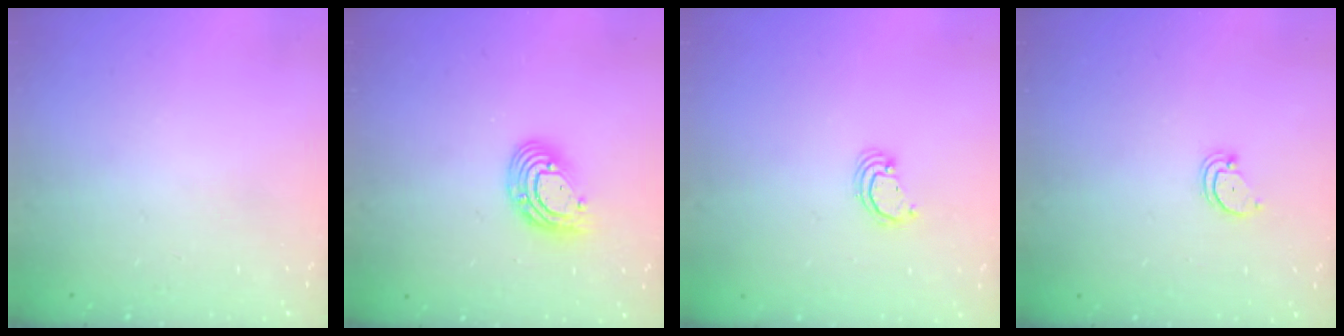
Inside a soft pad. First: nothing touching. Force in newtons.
{"total": 9.4, "press": 9.4, "slide": 0.8}
{"total": 2.2, "press": 2.2, "slide": 0.2}
{"total": 1.5, "press": 1.5, "slide": 0.2}